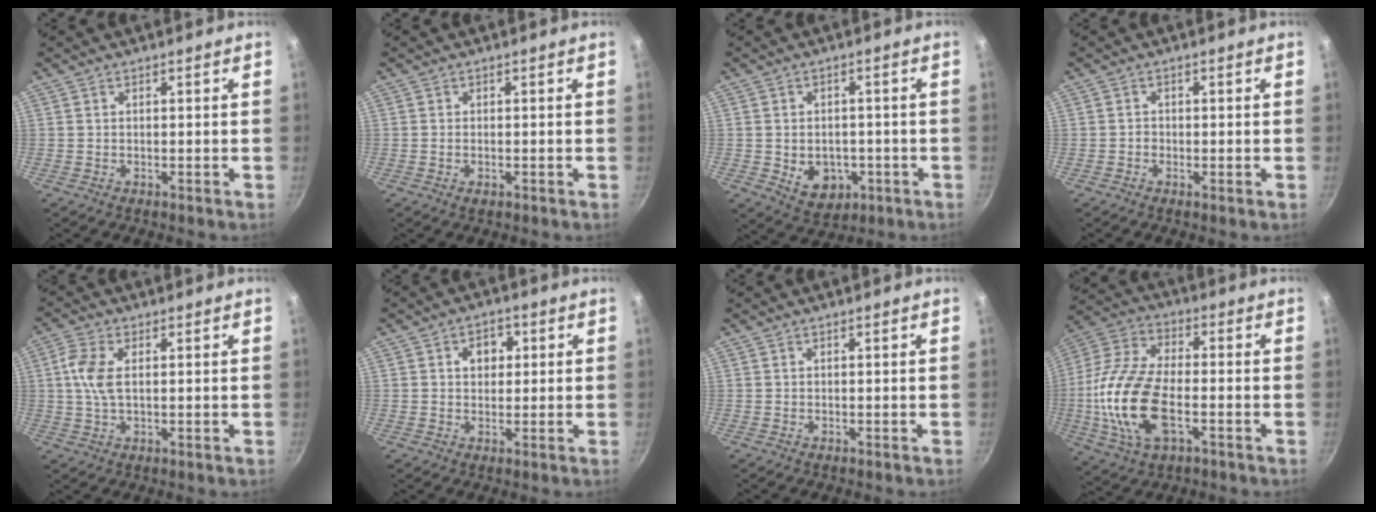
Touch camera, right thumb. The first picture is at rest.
{"total": 1.2, "force": [-0.4, 0.7, 0.9], "torque": [-0.018, 0.005, -0.005]}
{"total": 7.5, "force": [-1.9, 5.7, 4.4], "torque": [-0.042, 0.008, -0.014]}
{"total": 1.2, "force": [-0.4, 0.8, 0.7], "torque": [-0.006, 0.001, -0.012]}
{"total": 6.2, "force": [1.0, 3.1, 5.3], "torque": [-0.129, 0.007, 0.017]}
{"total": 4.7, "force": [1.1, 3.6, 2.9], "torque": [-0.018, 0.003, 0.013]}
{"total": 0.0}
{"total": 18.7, "force": [-3.9, 9.5, 15.7], "torque": [-0.340, 0.019, -0.070]}